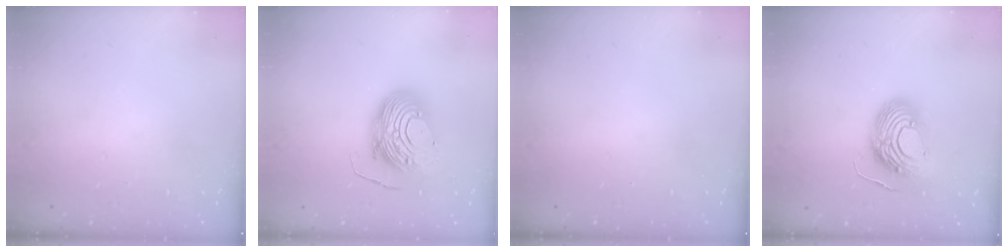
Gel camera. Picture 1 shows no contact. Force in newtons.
{"total": 12.8, "press": 12.7, "slide": 1.1}
{"total": 0.0}
{"total": 13.9, "press": 13.8, "slide": 1.5}